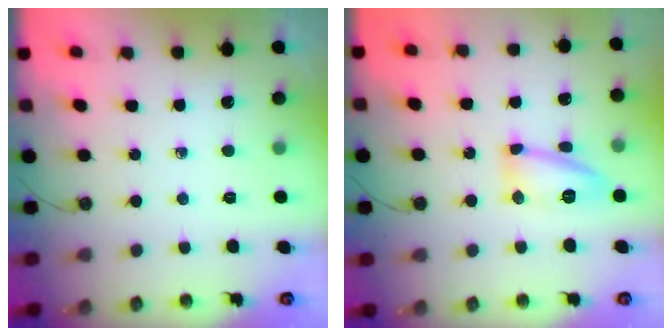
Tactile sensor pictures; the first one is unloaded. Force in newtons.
{"total": 12.4, "press": 12.4, "slide": 0.9}